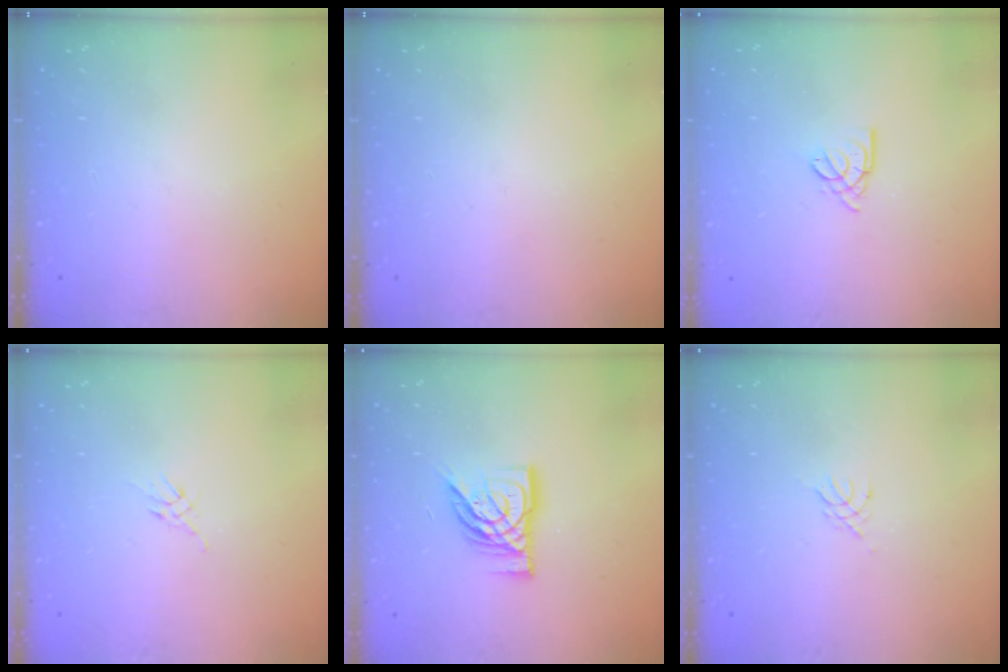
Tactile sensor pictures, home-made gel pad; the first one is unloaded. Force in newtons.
{"total": 0.0}
{"total": 3.0, "press": 2.9, "slide": 0.5}
{"total": 2.6, "press": 2.5, "slide": 0.7}
{"total": 13.3, "press": 13.2, "slide": 1.2}
{"total": 2.8, "press": 2.7, "slide": 0.6}